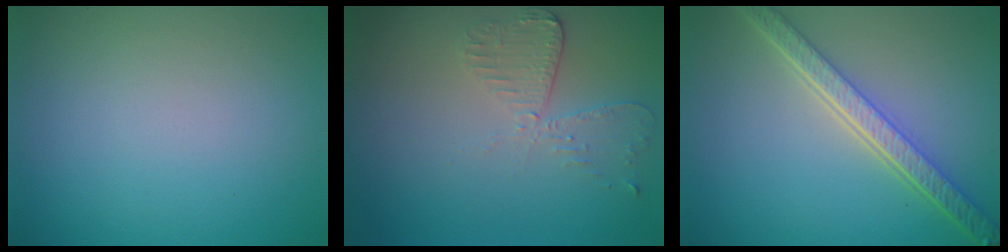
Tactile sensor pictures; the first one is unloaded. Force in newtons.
{"total": 2.9, "press": 2.6, "slide": 1.3}
{"total": 5.9, "press": 4.3, "slide": 4.0}